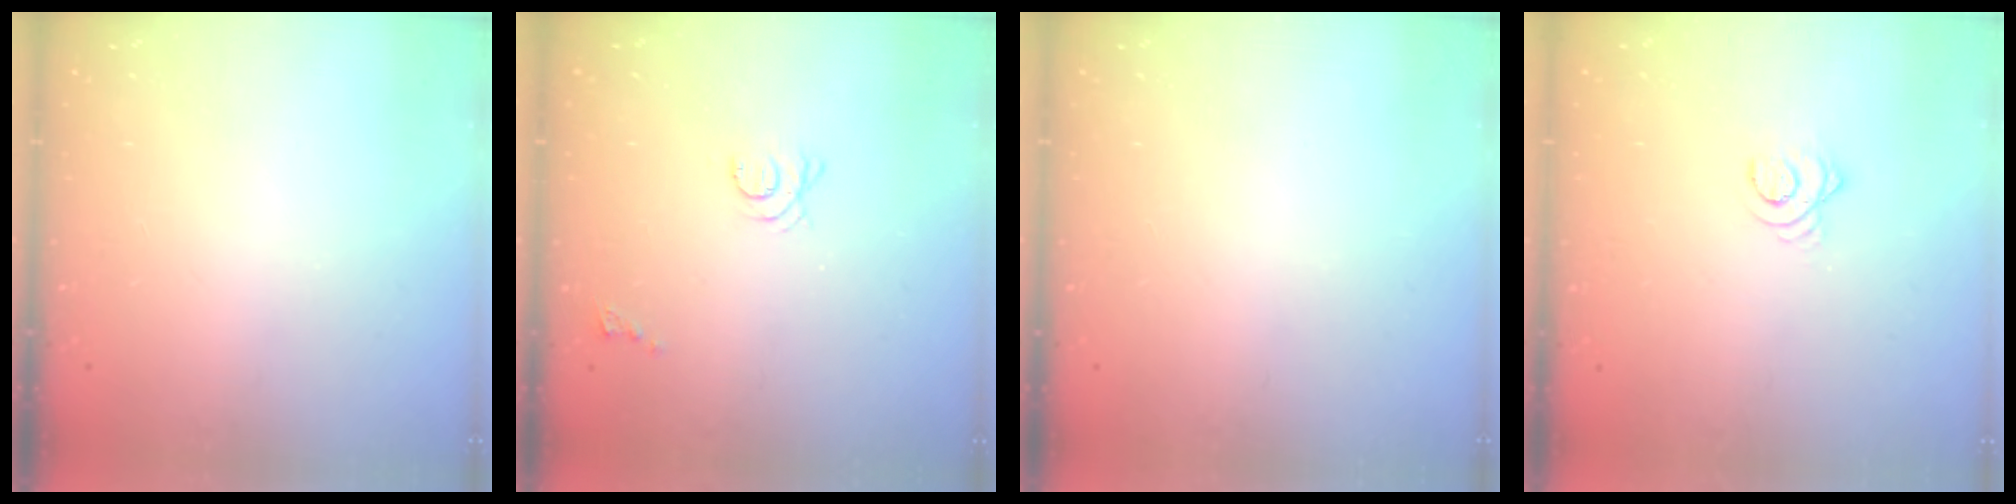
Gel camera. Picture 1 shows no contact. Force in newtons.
{"total": 7.0, "press": 6.9, "slide": 1.1}
{"total": 0.0}
{"total": 2.9, "press": 2.9, "slide": 0.4}